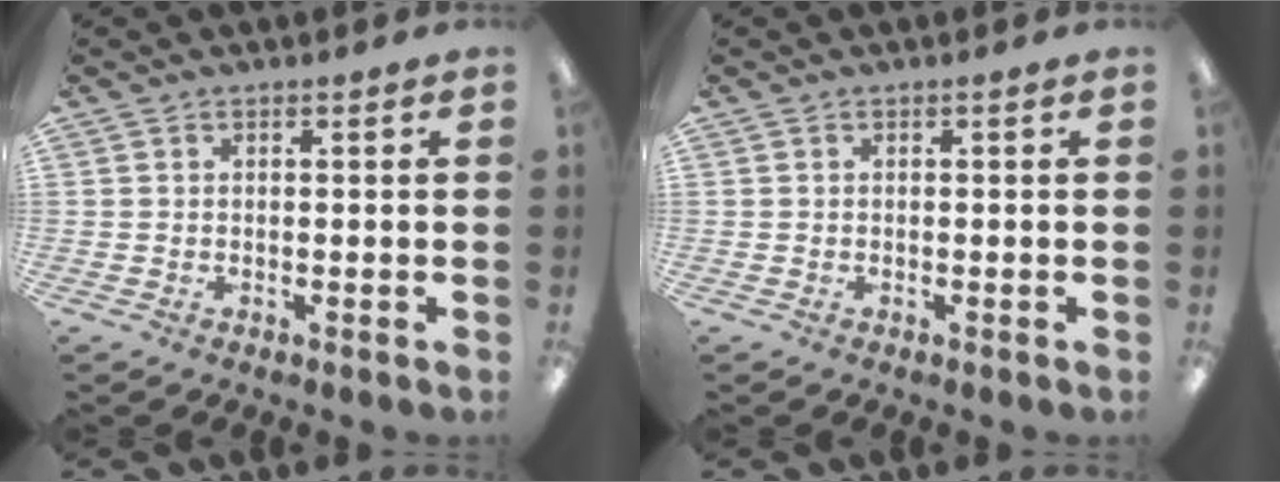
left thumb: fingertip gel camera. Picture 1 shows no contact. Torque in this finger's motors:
{"motor_torque": [0.00, 0.00, 0.01, -0.01, 0.00]}